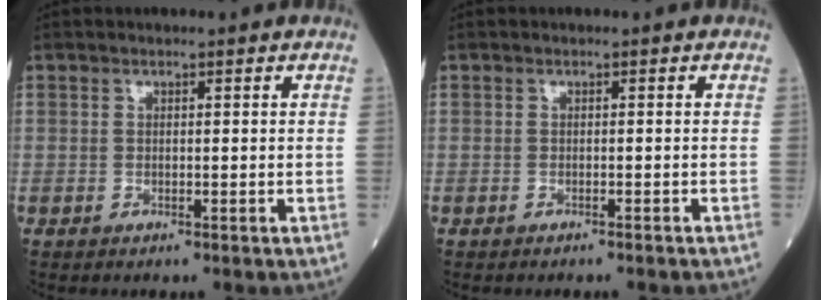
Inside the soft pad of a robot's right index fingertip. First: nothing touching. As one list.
[{"total": 1.3, "force": [-1.2, -0.1, 0.5], "torque": [-0.010, 0.001, -0.014]}]